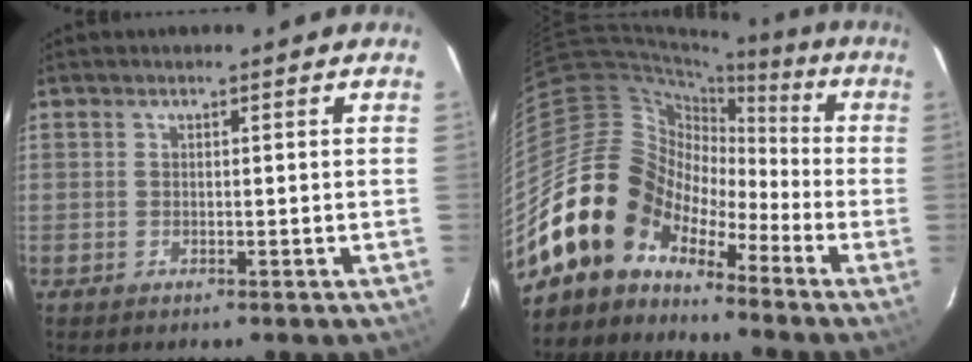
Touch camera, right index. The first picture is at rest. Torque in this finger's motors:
{"motor_torque": [0.40, -0.61, 0.17, -0.08]}